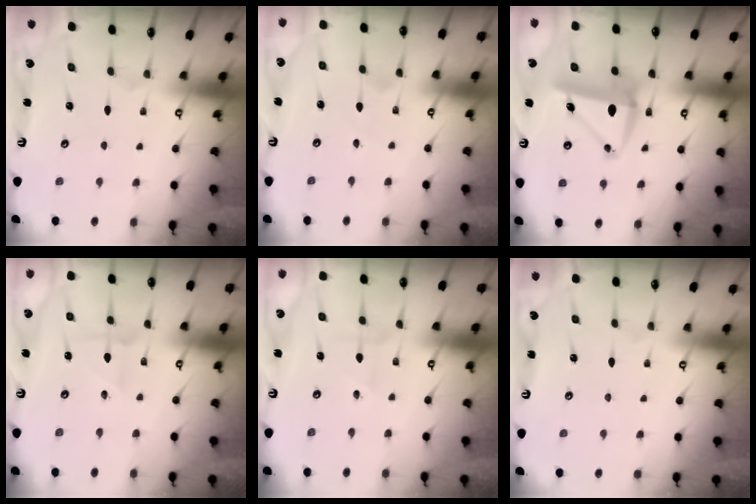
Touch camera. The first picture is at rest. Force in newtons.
{"total": 2.5, "press": 2.5, "slide": 0.3}
{"total": 8.2, "press": 8.1, "slide": 1.0}
{"total": 2.6, "press": 2.4, "slide": 0.9}
{"total": 1.6, "press": 1.3, "slide": 0.9}
{"total": 0.0}